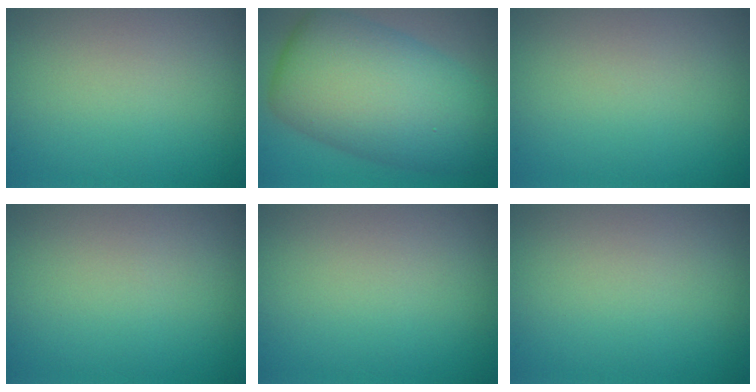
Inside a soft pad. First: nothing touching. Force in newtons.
{"total": 11.7, "press": 11.7, "slide": 0.1}
{"total": 0.0}
{"total": 0.0}
{"total": 0.0}
{"total": 0.0}